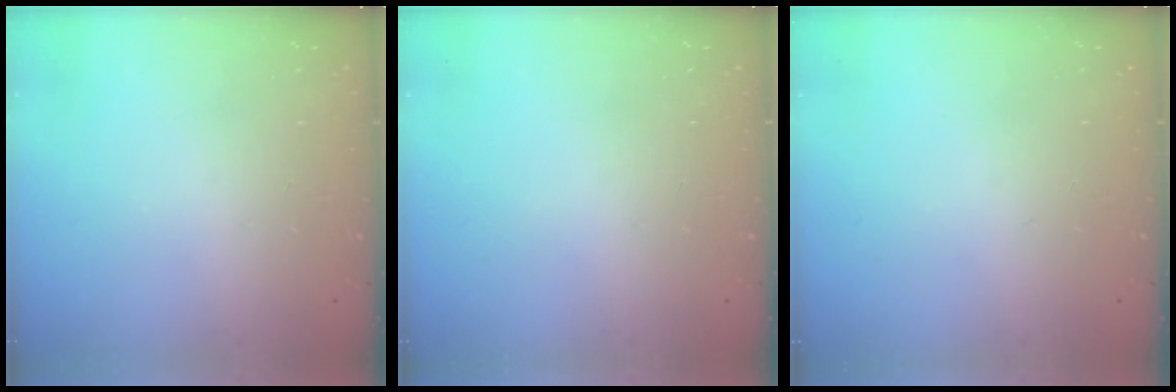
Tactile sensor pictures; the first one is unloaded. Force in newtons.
{"total": 0.0}
{"total": 0.0}